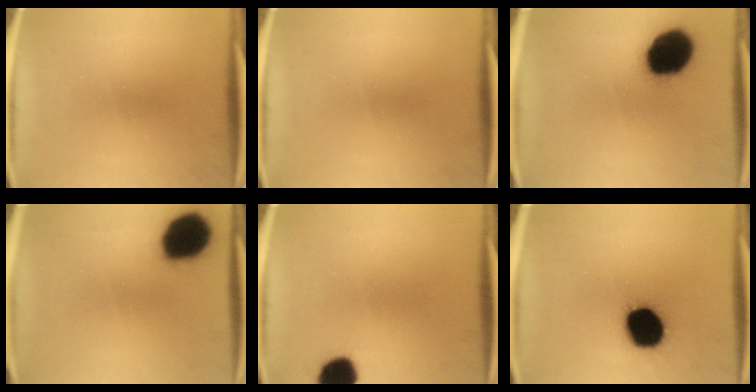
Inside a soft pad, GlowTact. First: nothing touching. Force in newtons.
{"total": 0.0}
{"total": 19.7}
{"total": 17.1}
{"total": 8.6}
{"total": 18.3}